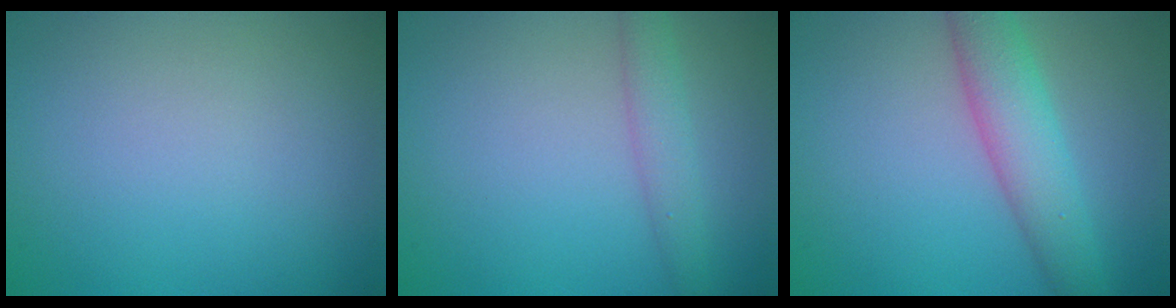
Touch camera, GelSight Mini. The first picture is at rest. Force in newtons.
{"total": 2.2, "press": 2.2, "slide": 0.1}
{"total": 4.8, "press": 4.8, "slide": 0.2}